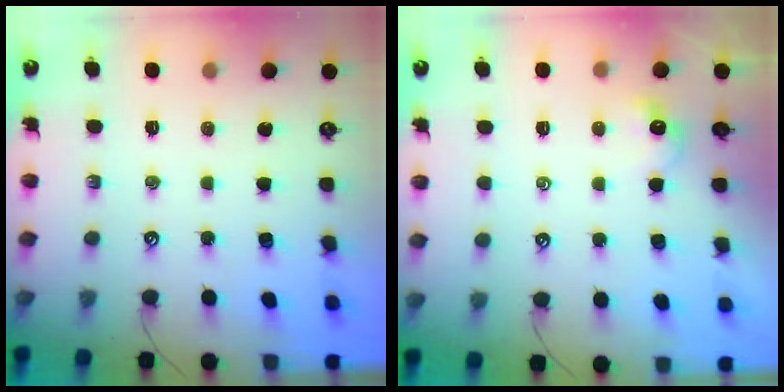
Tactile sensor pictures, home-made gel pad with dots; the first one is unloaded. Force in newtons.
{"total": 0.6, "press": 0.3, "slide": 0.5}